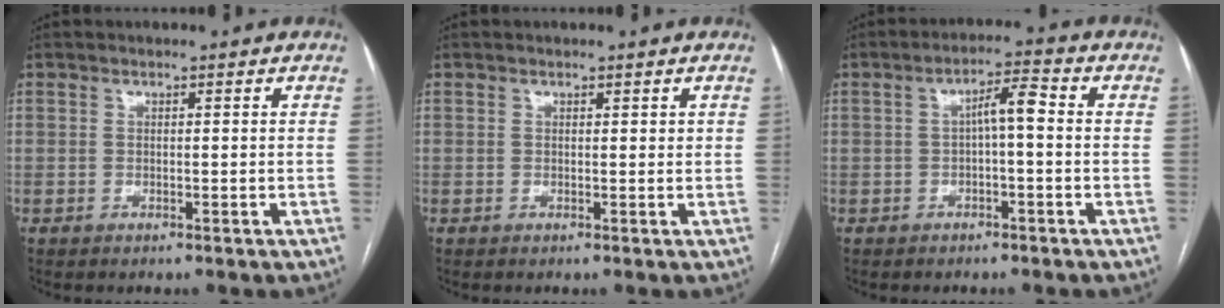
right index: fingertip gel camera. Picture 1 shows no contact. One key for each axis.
{"total": 0.6, "fx": 0.4, "fy": 0.3, "fz": 0.3, "tx": -0.003, "ty": -0.001, "tz": 0.004}
{"total": 4.3, "fx": 0.0, "fy": 0.8, "fz": 4.3, "tx": -0.068, "ty": 0.018, "tz": -0.001}